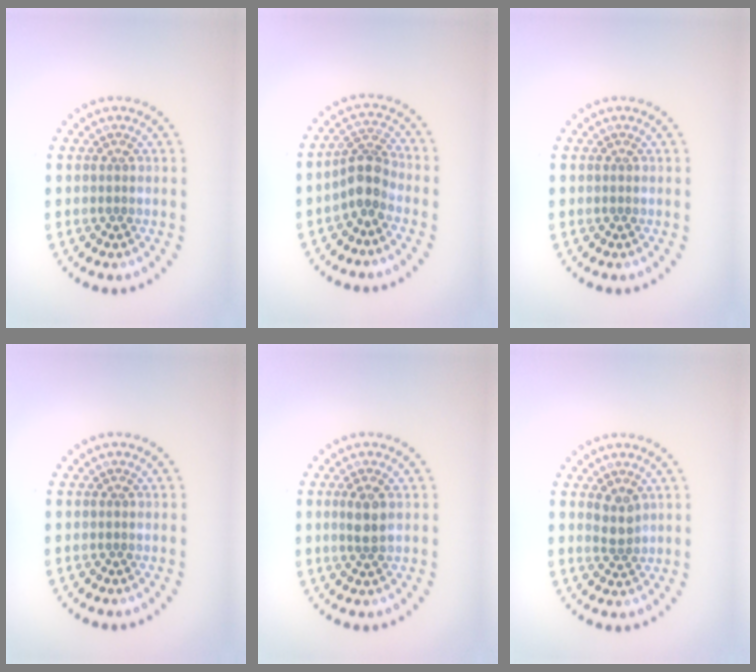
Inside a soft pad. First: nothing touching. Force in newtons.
{"total": 2.8, "press": 2.2, "slide": 1.8}
{"total": 0.0}
{"total": 0.0}
{"total": 2.1, "press": 2.0, "slide": 0.7}
{"total": 1.8, "press": 1.5, "slide": 1.0}